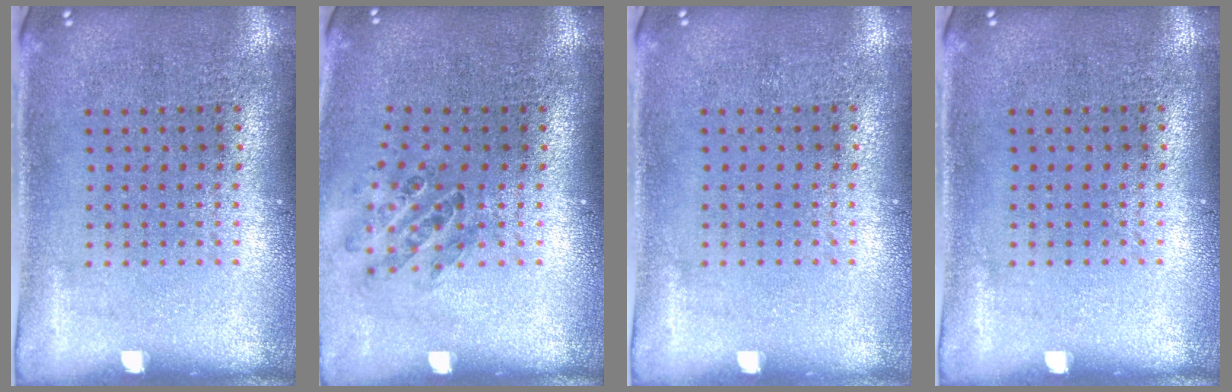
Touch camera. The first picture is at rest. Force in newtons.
{"total": 0.9, "press": 0.9, "slide": 0.1}
{"total": 0.0}
{"total": 0.0}